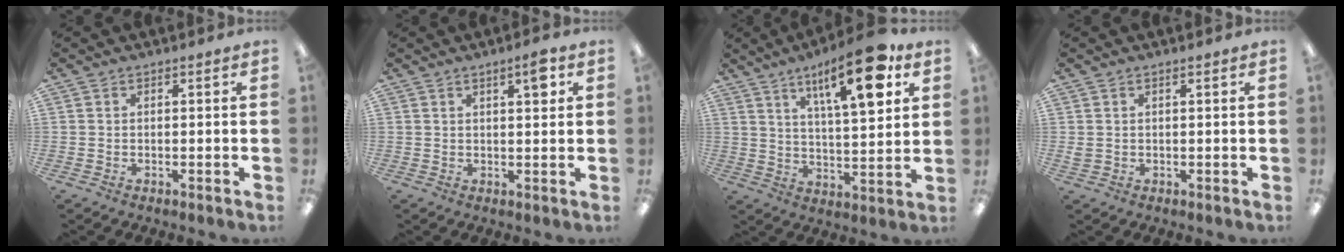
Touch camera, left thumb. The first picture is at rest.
{"total": 4.3, "force": [2.3, 1.1, 3.5], "torque": [-0.050, -0.006, 0.033]}
{"total": 17.5, "force": [9.9, 5.3, 13.5], "torque": [-0.201, -0.040, 0.150]}
{"total": 1.2, "force": [0.4, 0.9, 0.7], "torque": [-0.017, 0.004, 0.007]}